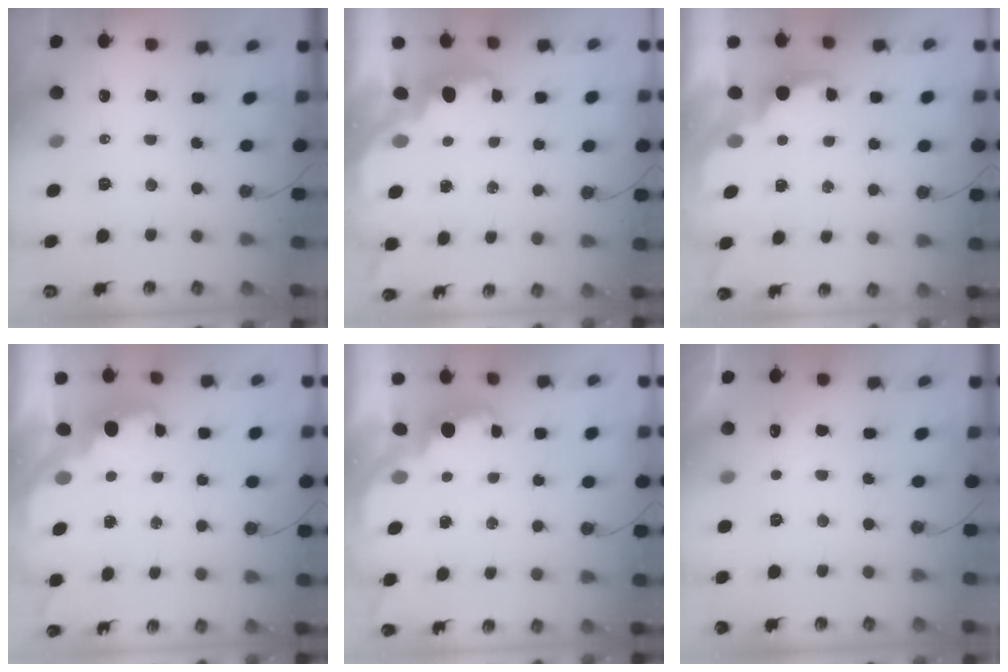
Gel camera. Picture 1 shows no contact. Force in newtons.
{"total": 2.3, "press": 2.2, "slide": 0.7}
{"total": 2.1, "press": 1.9, "slide": 0.8}
{"total": 3.0, "press": 3.0, "slide": 0.7}
{"total": 2.1, "press": 1.9, "slide": 0.8}
{"total": 2.7, "press": 2.5, "slide": 1.0}